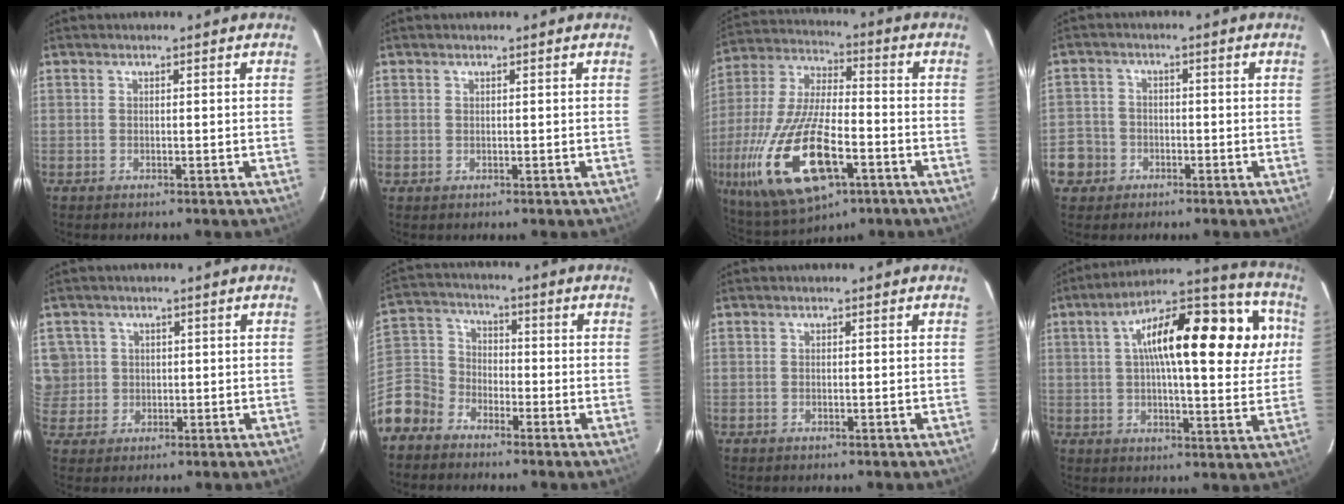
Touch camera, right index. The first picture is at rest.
{"total": 0.6, "force": [0.1, 0.6, 0.0], "torque": [0.005, 0.004, 0.000]}
{"total": 23.1, "force": [-9.1, 9.4, 19.1], "torque": [-0.414, -0.046, -0.157]}
{"total": 6.5, "force": [-2.7, 5.9, 1.0], "torque": [-0.027, 0.027, -0.047]}
{"total": 6.3, "force": [1.1, 6.2, 1.0], "torque": [-0.012, 0.016, 0.025]}
{"total": 10.0, "force": [-6.5, 7.3, 1.9], "torque": [-0.059, 0.034, -0.143]}
{"total": 0.0}
{"total": 24.5, "force": [6.5, 8.6, 21.9], "torque": [-0.355, 0.049, 0.088]}